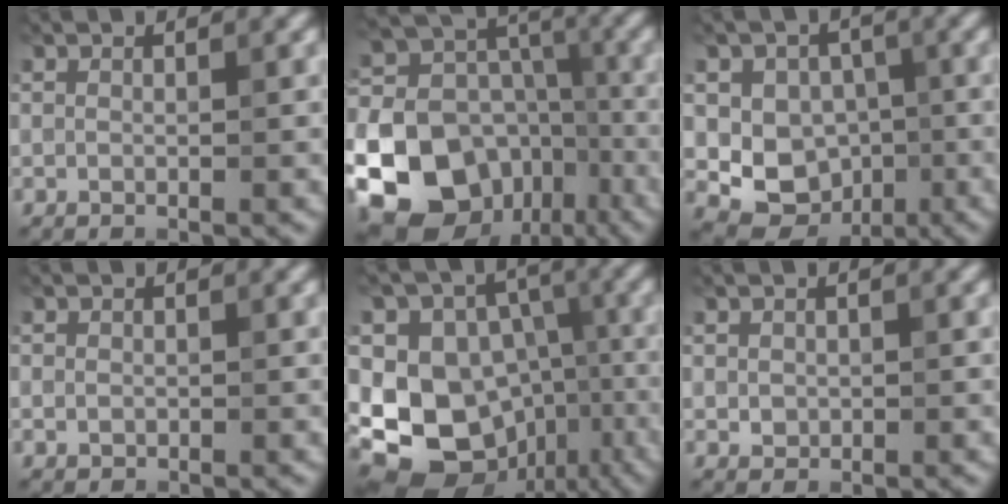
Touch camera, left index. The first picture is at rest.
{"total": 22.0, "force": [-9.8, 17.7, 8.6], "torque": [-0.195, -0.046, -0.163]}
{"total": 6.5, "force": [-0.7, 5.7, 2.9], "torque": [-0.021, -0.010, -0.026]}
{"total": 0.8, "force": [0.0, 0.7, 0.3], "torque": [0.000, -0.004, -0.001]}
{"total": 11.9, "force": [-2.4, 10.0, 5.9], "torque": [-0.089, -0.003, -0.038]}
{"total": 1.0, "force": [0.2, 0.9, 0.4], "torque": [-0.004, -0.003, 0.005]}